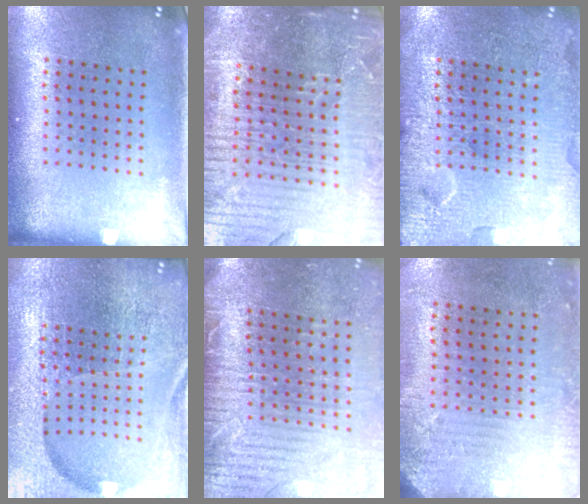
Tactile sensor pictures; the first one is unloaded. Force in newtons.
{"total": 5.9, "press": 5.3, "slide": 2.6}
{"total": 6.1, "press": 6.0, "slide": 0.8}
{"total": 6.8, "press": 5.9, "slide": 3.4}
{"total": 4.2, "press": 3.7, "slide": 2.1}
{"total": 2.8, "press": 2.3, "slide": 1.5}